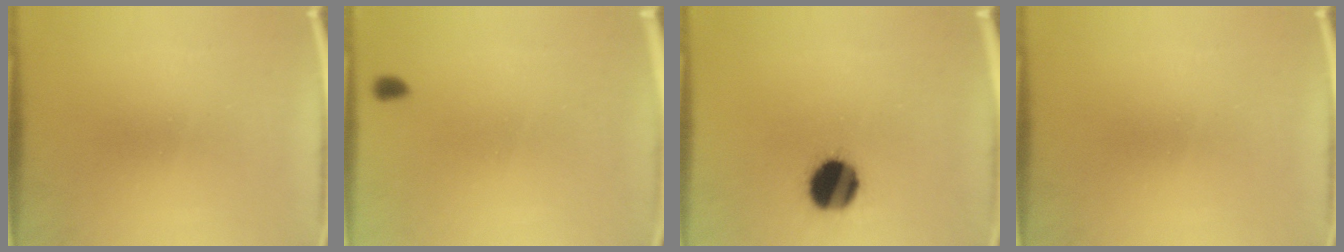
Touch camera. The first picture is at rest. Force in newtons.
{"total": 0.7}
{"total": 12.7}
{"total": 0.0}